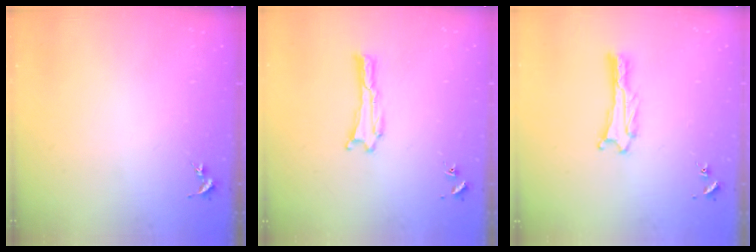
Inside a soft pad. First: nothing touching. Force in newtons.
{"total": 0.0}
{"total": 1.3, "press": 1.3, "slide": 0.0}